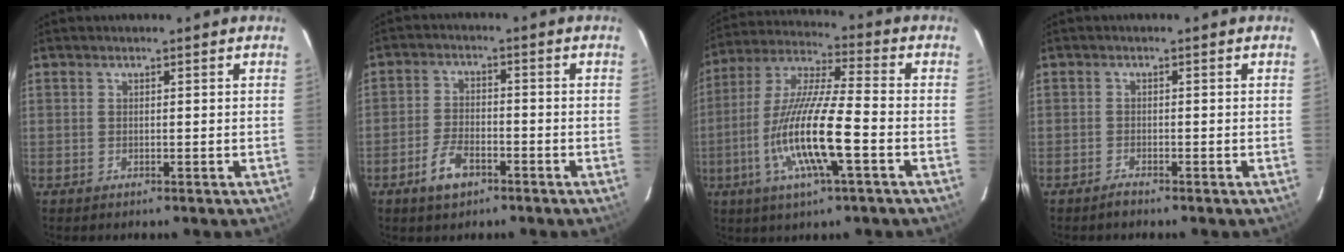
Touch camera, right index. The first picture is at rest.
{"total": 6.1, "force": [-3.6, 3.1, 3.8], "torque": [-0.086, 0.003, -0.063]}
{"total": 15.9, "force": [-5.1, 1.7, 15.0], "torque": [-0.302, -0.009, -0.102]}
{"total": 1.2, "force": [-1.1, 0.1, 0.4], "torque": [-0.007, -0.001, -0.022]}